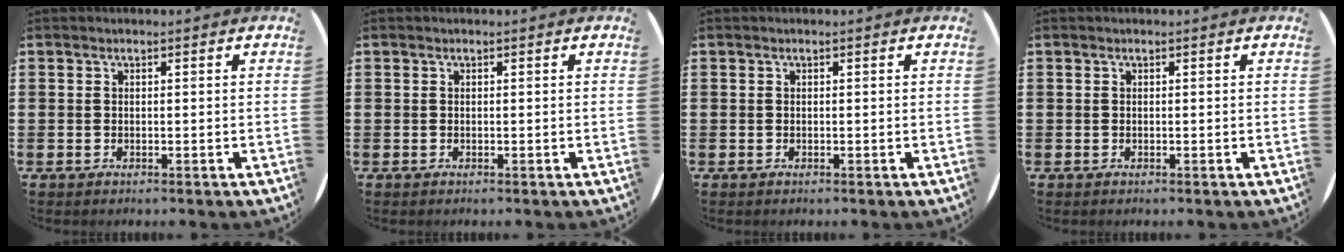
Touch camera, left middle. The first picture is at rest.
{"total": 0.0}
{"total": 0.0}
{"total": 0.0}